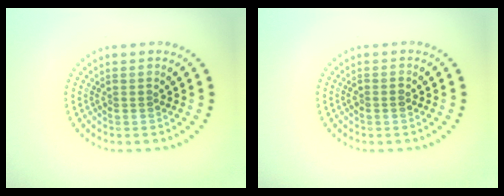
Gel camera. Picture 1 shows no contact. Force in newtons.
{"total": 0.9, "press": 0.8, "slide": 0.3}